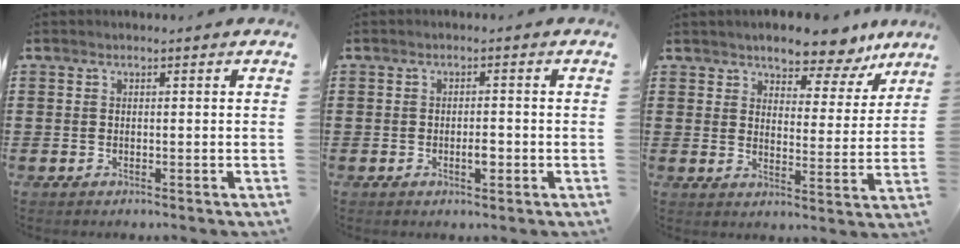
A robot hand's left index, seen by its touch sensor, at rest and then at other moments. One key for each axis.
{"total": 2.2, "fx": -0.6, "fy": 0.8, "fz": 2.0, "tx": -0.038, "ty": 0.001, "tz": -0.011}
{"total": 5.8, "fx": 5.5, "fy": 1.1, "fz": 1.6, "tx": -0.042, "ty": -0.036, "tz": 0.091}